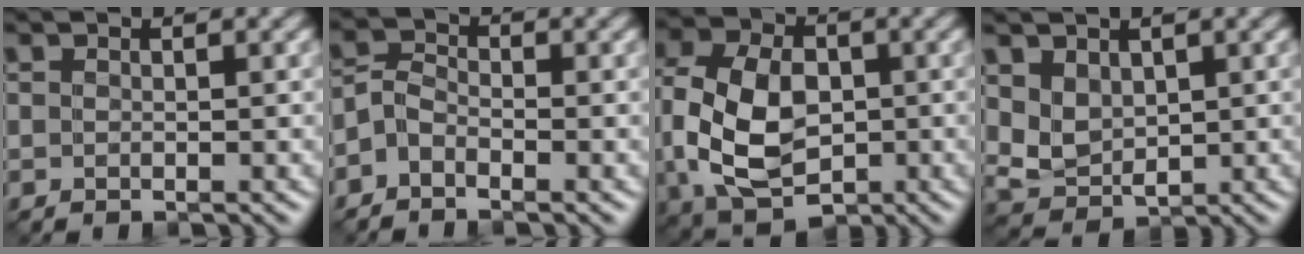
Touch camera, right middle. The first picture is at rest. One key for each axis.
{"total": 2.1, "fx": -1.4, "fy": 1.1, "fz": 1.2, "tx": -0.024, "ty": 0.005, "tz": -0.036}
{"total": 10.5, "fx": -1.3, "fy": 7.2, "fz": 7.5, "tx": -0.175, "ty": -0.007, "tz": -0.032}
{"total": 3.5, "fx": 1.1, "fy": 2.5, "fz": 2.1, "tx": -0.054, "ty": -0.010, "tz": 0.028}